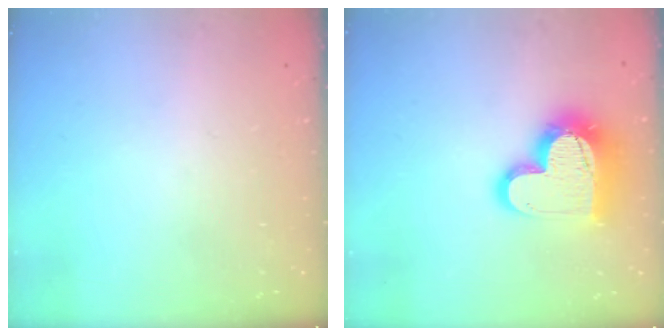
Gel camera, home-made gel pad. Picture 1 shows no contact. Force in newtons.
{"total": 17.1, "press": 17.0, "slide": 1.4}